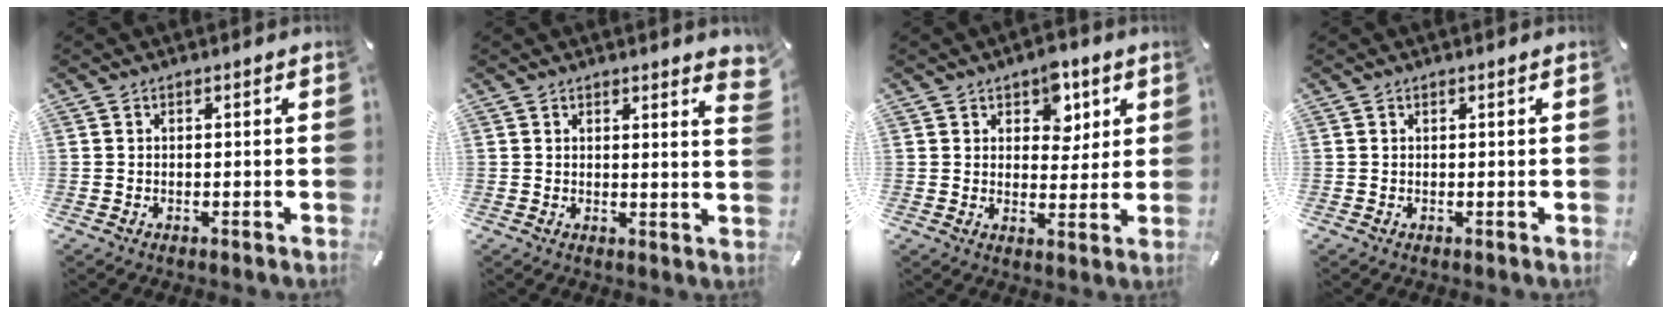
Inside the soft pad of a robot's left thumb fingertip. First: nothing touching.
{"total": 2.7, "force": [2.2, 0.4, 1.6], "torque": [-0.013, -0.014, 0.034]}
{"total": 7.4, "force": [4.1, 5.1, 3.3], "torque": [-0.028, -0.013, 0.066]}
{"total": 0.0}